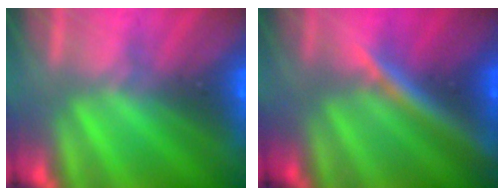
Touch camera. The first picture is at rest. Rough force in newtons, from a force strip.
{"total": 2.5}